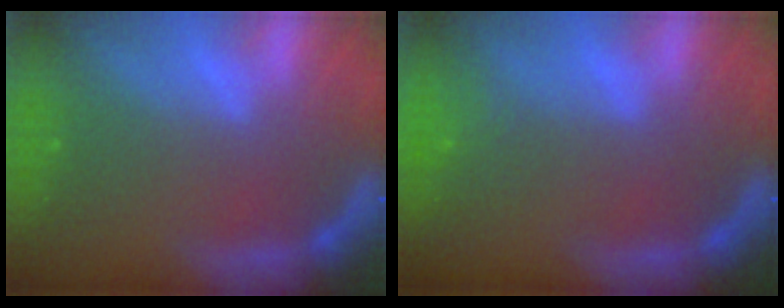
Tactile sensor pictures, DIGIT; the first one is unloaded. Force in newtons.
{"total": 1.9}